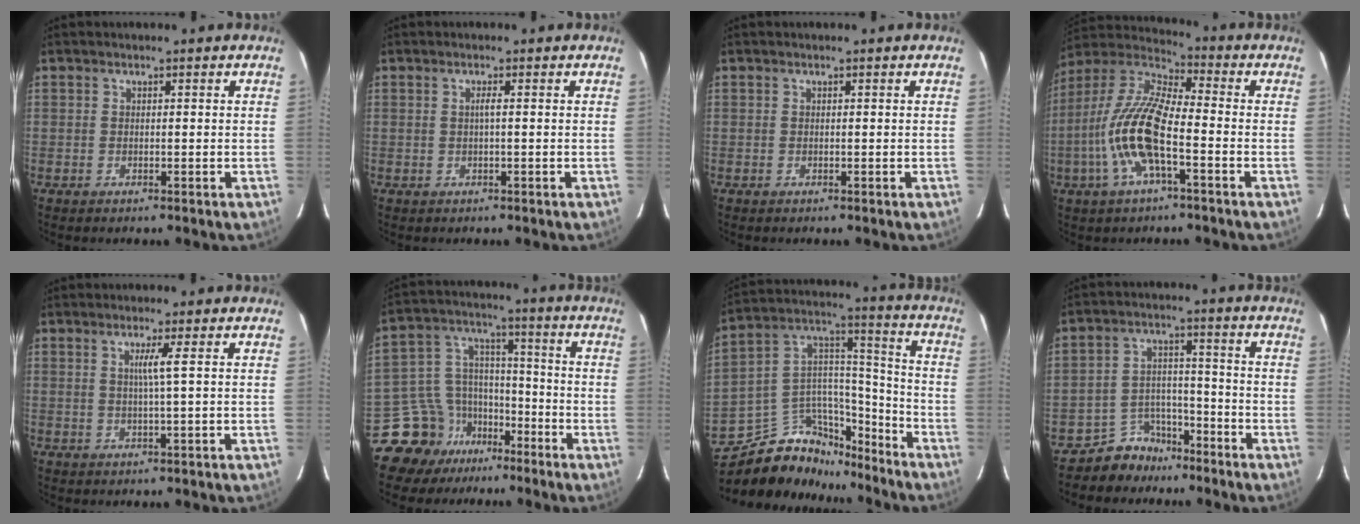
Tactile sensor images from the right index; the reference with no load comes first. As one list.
[{"total": 0.9, "force": [0.0, -0.2, 0.8], "torque": [-0.014, 0.002, -0.002]}, {"total": 0.0}, {"total": 14.8, "force": [-4.6, 4.2, 13.4], "torque": [-0.276, -0.002, -0.098]}, {"total": 2.6, "force": [0.6, -1.0, 2.3], "torque": [-0.034, -0.005, 0.012]}, {"total": 11.9, "force": [-8.9, 7.7, 1.2], "torque": [-0.049, 0.064, -0.154]}, {"total": 19.0, "force": [-14.6, 10.2, 6.7], "torque": [-0.152, 0.080, -0.226]}, {"total": 7.4, "force": [-5.9, 4.5, -0.1], "torque": [-0.004, 0.037, -0.098]}]